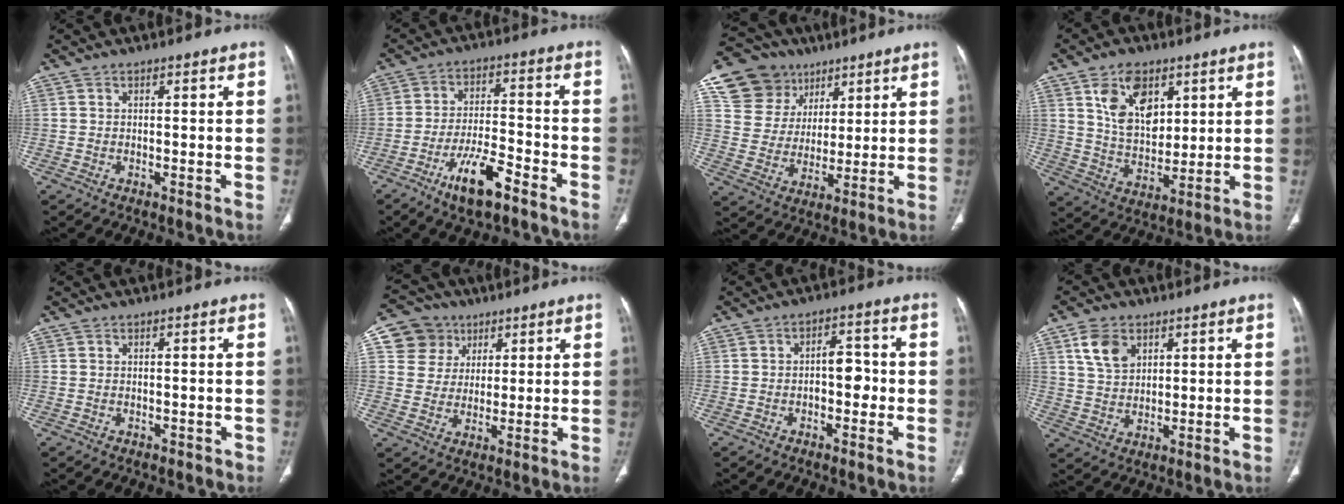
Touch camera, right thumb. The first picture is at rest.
{"total": 10.1, "force": [-6.3, 3.0, 7.3], "torque": [-0.133, 0.032, -0.107]}
{"total": 14.6, "force": [8.0, 11.6, 3.8], "torque": [-0.037, -0.011, 0.151]}
{"total": 12.3, "force": [5.5, 7.6, 8.1], "torque": [-0.107, -0.029, 0.108]}
{"total": 1.0, "force": [-0.8, 0.6, 0.3], "torque": [-0.012, 0.005, -0.007]}
{"total": 8.8, "force": [3.8, 7.8, 1.4], "torque": [0.008, -0.011, 0.068]}
{"total": 5.2, "force": [-1.0, 3.0, 4.2], "torque": [-0.044, 0.021, -0.020]}
{"total": 7.2, "force": [3.4, 4.9, 3.9], "torque": [-0.053, -0.013, 0.069]}